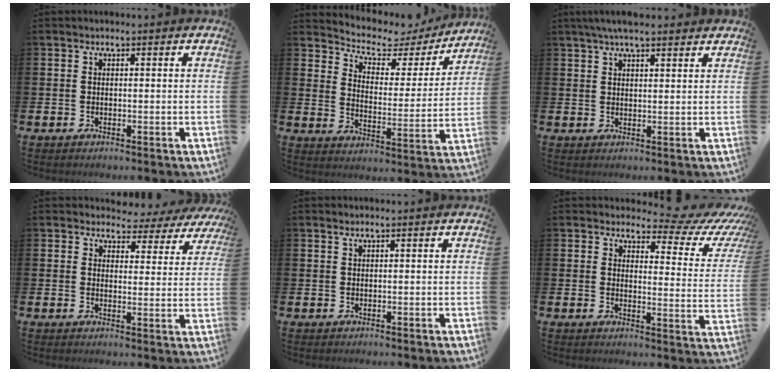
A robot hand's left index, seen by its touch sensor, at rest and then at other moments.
{"total": 5.5, "force": [4.8, 2.3, 1.2], "torque": [-0.045, -0.040, 0.073]}
{"total": 4.5, "force": [3.9, 0.9, 2.1], "torque": [-0.043, -0.006, 0.069]}
{"total": 2.9, "force": [2.4, 1.7, 0.0], "torque": [-0.001, -0.027, 0.034]}
{"total": 0.5, "force": [0.5, 0.0, 0.2], "torque": [0.002, -0.003, 0.007]}
{"total": 5.0, "force": [4.1, 2.2, 1.9], "torque": [-0.021, -0.044, 0.057]}